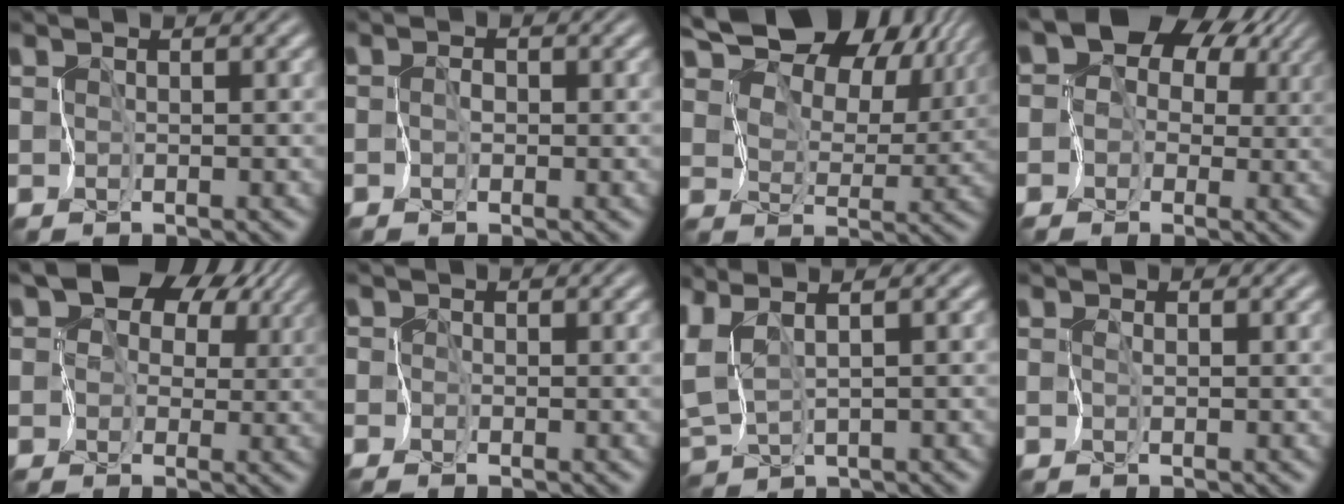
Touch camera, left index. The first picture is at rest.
{"total": 0.7, "force": [-0.3, 0.6, 0.3], "torque": [0.011, 0.002, -0.006]}
{"total": 14.4, "force": [9.1, 8.1, 7.8], "torque": [-0.162, 0.048, 0.143]}
{"total": 11.6, "force": [4.3, 9.1, 5.7], "torque": [-0.103, 0.036, 0.033]}
{"total": 11.8, "force": [5.5, 8.4, 6.2], "torque": [-0.120, 0.042, 0.064]}
{"total": 2.2, "force": [0.4, 2.0, 0.8], "torque": [0.005, 0.022, -0.028]}
{"total": 3.8, "force": [0.2, 1.0, 3.7], "torque": [-0.082, 0.000, 0.008]}
{"total": 0.0}